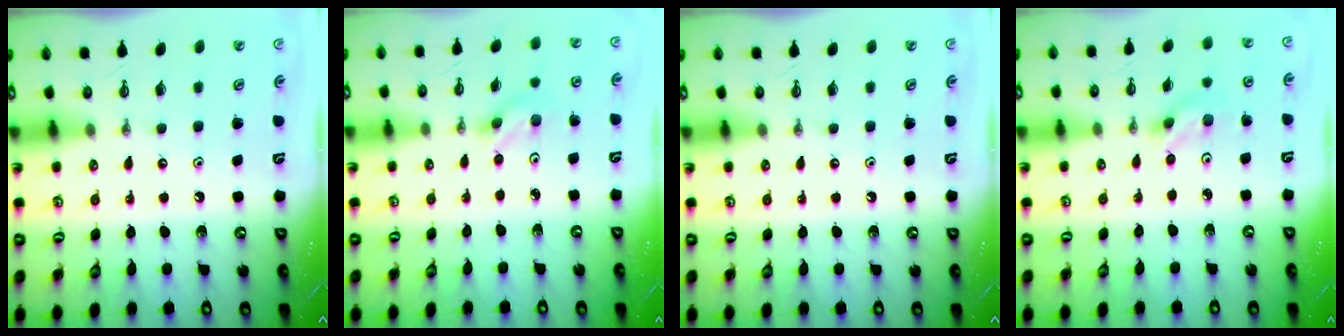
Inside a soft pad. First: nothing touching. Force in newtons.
{"total": 2.6, "press": 2.4, "slide": 0.8}
{"total": 0.0}
{"total": 2.9, "press": 2.8, "slide": 0.8}